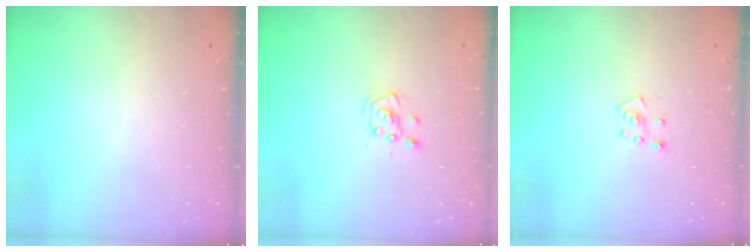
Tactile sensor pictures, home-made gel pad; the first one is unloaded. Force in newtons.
{"total": 3.4, "press": 3.4, "slide": 0.4}
{"total": 4.0, "press": 4.0, "slide": 0.4}